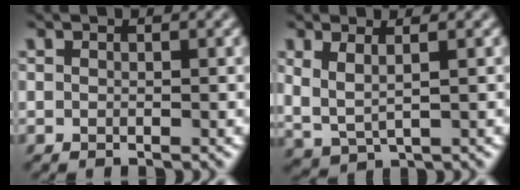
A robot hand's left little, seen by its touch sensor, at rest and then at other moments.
{"total": 2.5, "force": [1.0, 0.8, 2.2], "torque": [-0.058, -0.005, 0.019]}